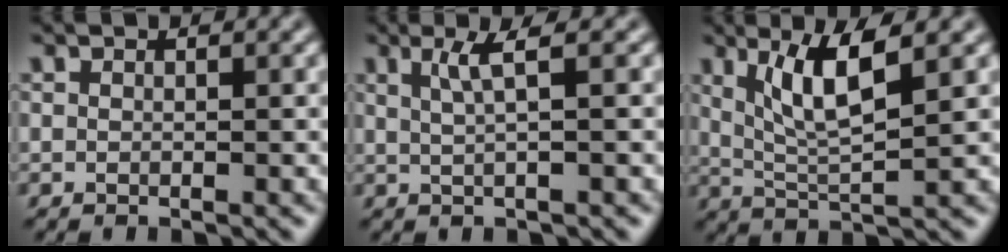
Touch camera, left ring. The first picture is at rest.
{"total": 2.4, "force": [1.0, 0.4, 2.2], "torque": [-0.038, 0.000, 0.017]}
{"total": 5.4, "force": [2.1, 1.1, 4.8], "torque": [-0.097, -0.006, 0.044]}